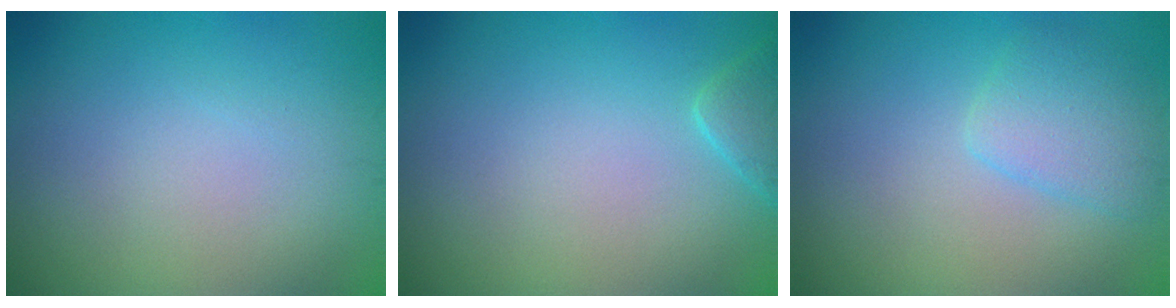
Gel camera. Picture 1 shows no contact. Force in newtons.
{"total": 1.9, "press": 1.9, "slide": 0.2}
{"total": 2.6, "press": 2.6, "slide": 0.2}